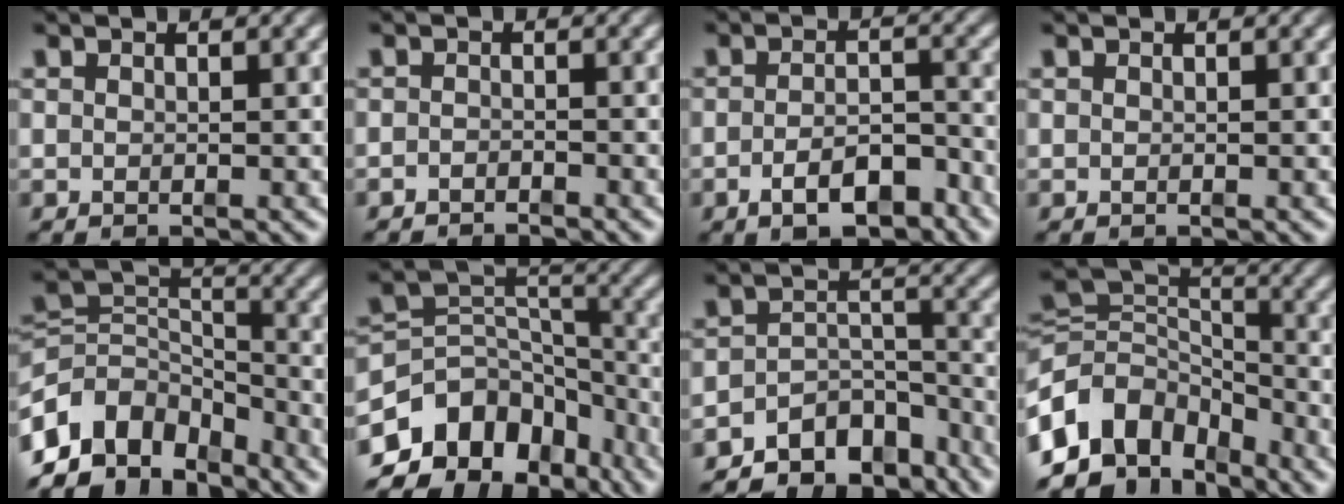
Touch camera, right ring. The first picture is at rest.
{"total": 1.9, "force": [-1.9, 0.2, -0.2], "torque": [0.001, -0.012, -0.029]}
{"total": 4.9, "force": [-3.7, 1.8, 2.6], "torque": [-0.032, -0.008, -0.061]}
{"total": 0.0}
{"total": 12.3, "force": [-4.9, 8.9, 7.0], "torque": [-0.139, -0.062, -0.061]}
{"total": 14.2, "force": [-5.8, 10.7, 7.3], "torque": [-0.134, -0.041, -0.086]}
{"total": 10.5, "force": [-8.0, 5.5, 4.1], "torque": [-0.054, -0.022, -0.121]}
{"total": 14.7, "force": [-3.3, 11.9, 8.0], "torque": [-0.168, -0.058, -0.047]}